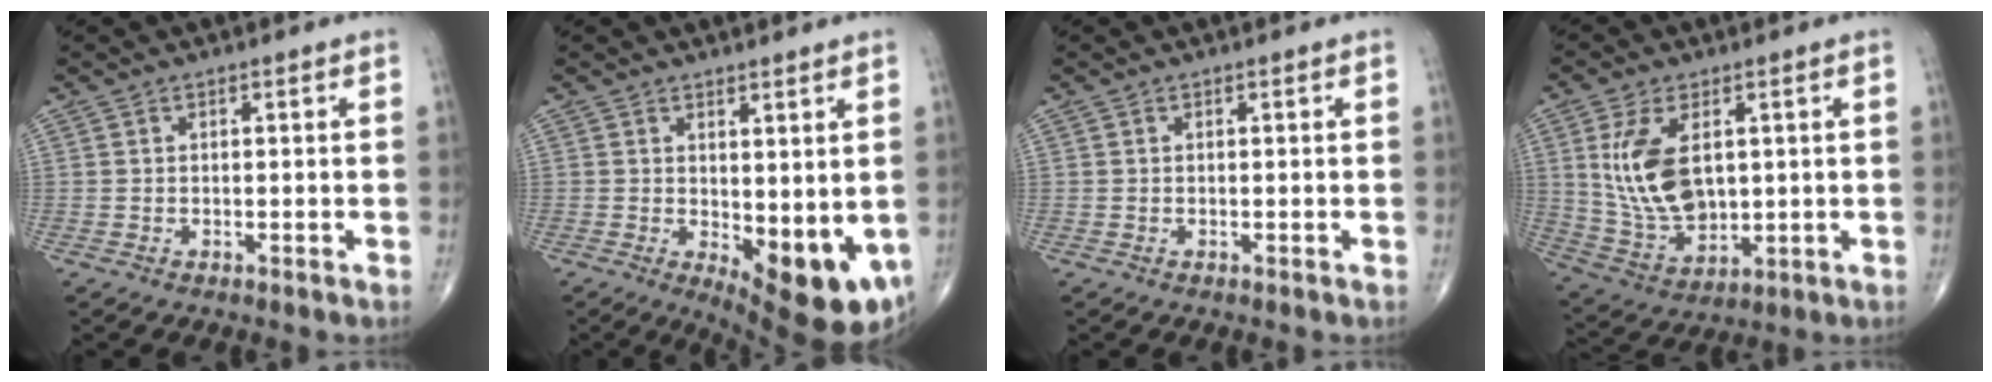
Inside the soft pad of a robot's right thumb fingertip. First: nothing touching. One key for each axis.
{"total": 11.6, "fx": -1.5, "fy": 4.4, "fz": 10.6, "tx": -0.124, "ty": -0.026, "tz": -0.005}
{"total": 0.0}
{"total": 13.8, "fx": 2.8, "fy": 8.1, "fz": 10.8, "tx": -0.201, "ty": -0.015, "tz": 0.069}